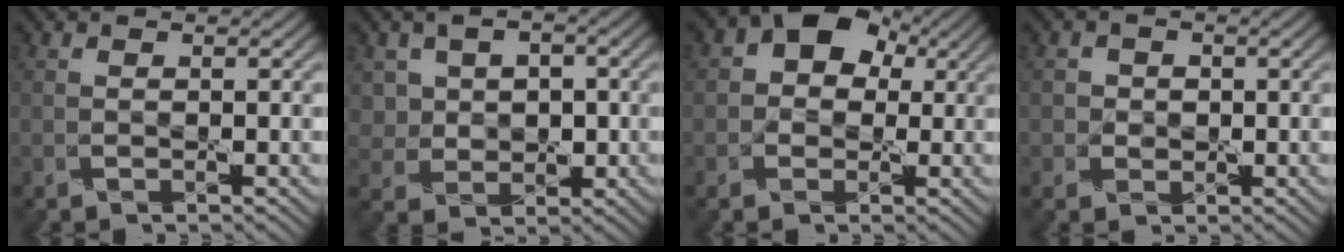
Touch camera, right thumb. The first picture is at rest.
{"total": 4.9, "force": [0.9, 4.1, 2.5], "torque": [-0.061, 0.001, 0.008]}
{"total": 8.5, "force": [2.4, 6.9, 4.3], "torque": [-0.069, 0.036, 0.007]}
{"total": 2.1, "force": [0.2, 2.1, 0.2], "torque": [-0.002, 0.005, -0.009]}